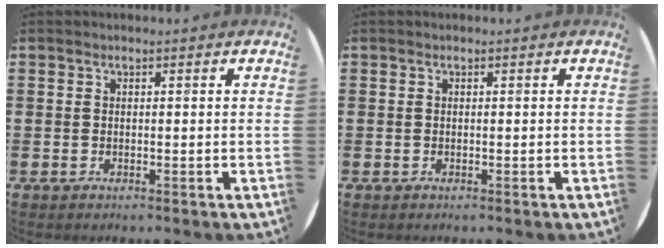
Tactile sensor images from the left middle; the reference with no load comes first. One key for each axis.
{"total": 0.0}